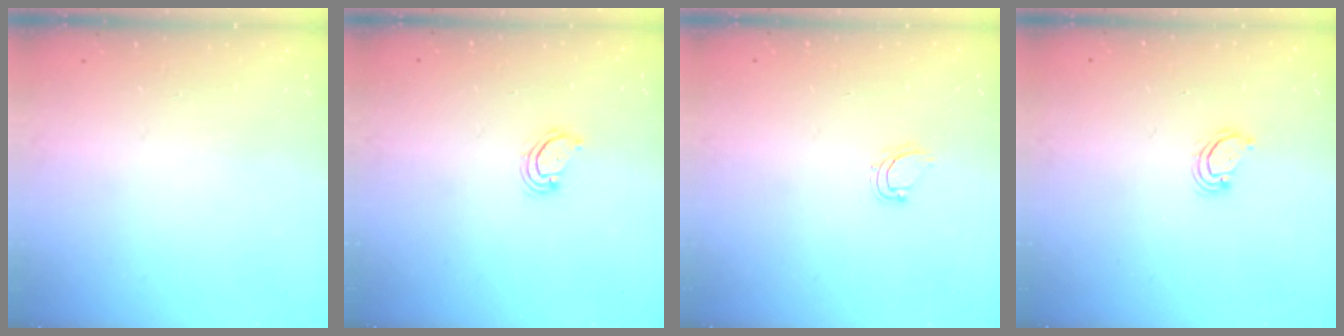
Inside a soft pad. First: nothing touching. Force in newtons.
{"total": 2.9, "press": 2.8, "slide": 0.4}
{"total": 4.3, "press": 4.2, "slide": 0.6}
{"total": 2.9, "press": 2.9, "slide": 0.2}